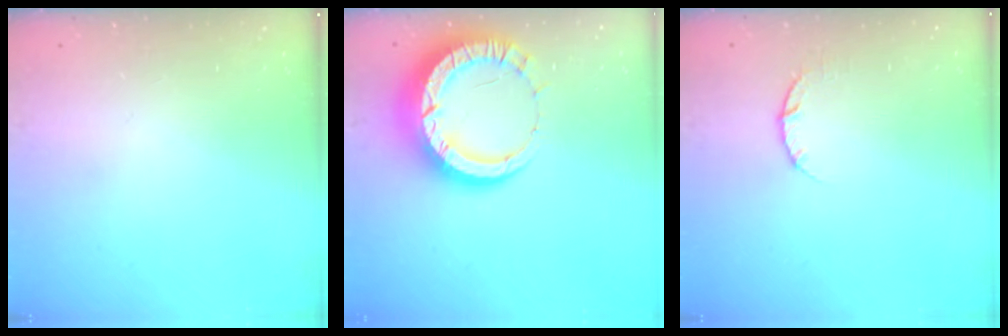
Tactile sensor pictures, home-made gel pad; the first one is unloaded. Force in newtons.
{"total": 13.2, "press": 13.1, "slide": 1.3}
{"total": 3.7, "press": 3.7, "slide": 0.6}